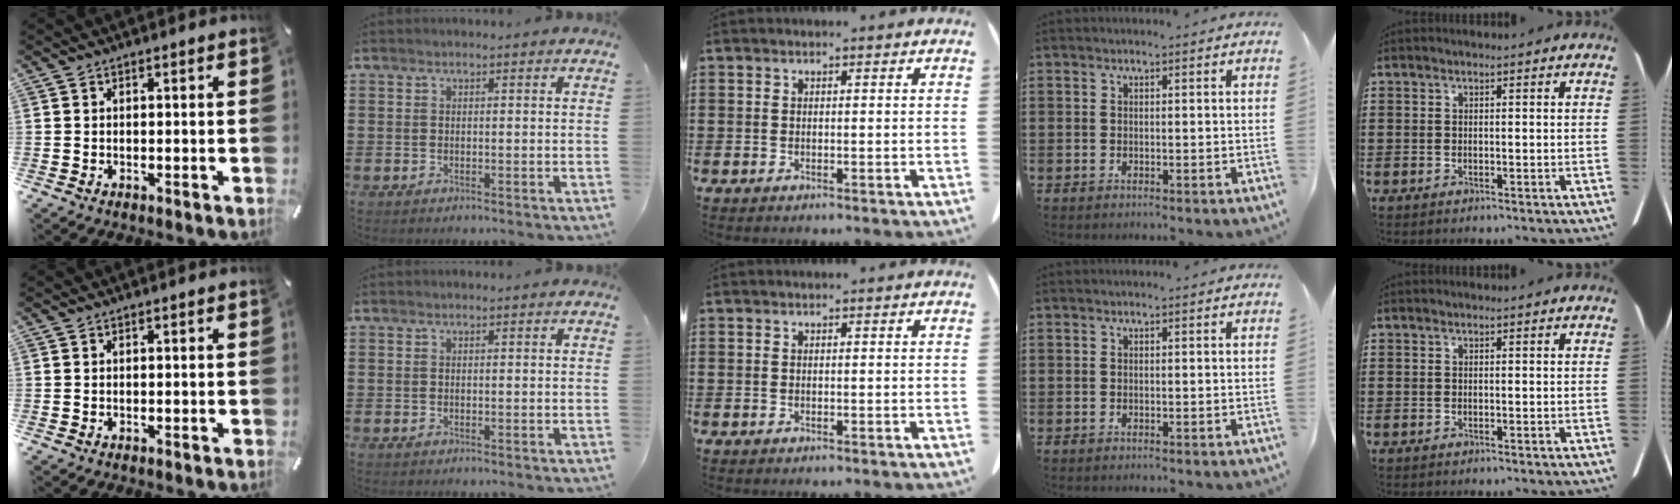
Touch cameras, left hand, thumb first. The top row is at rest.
{}